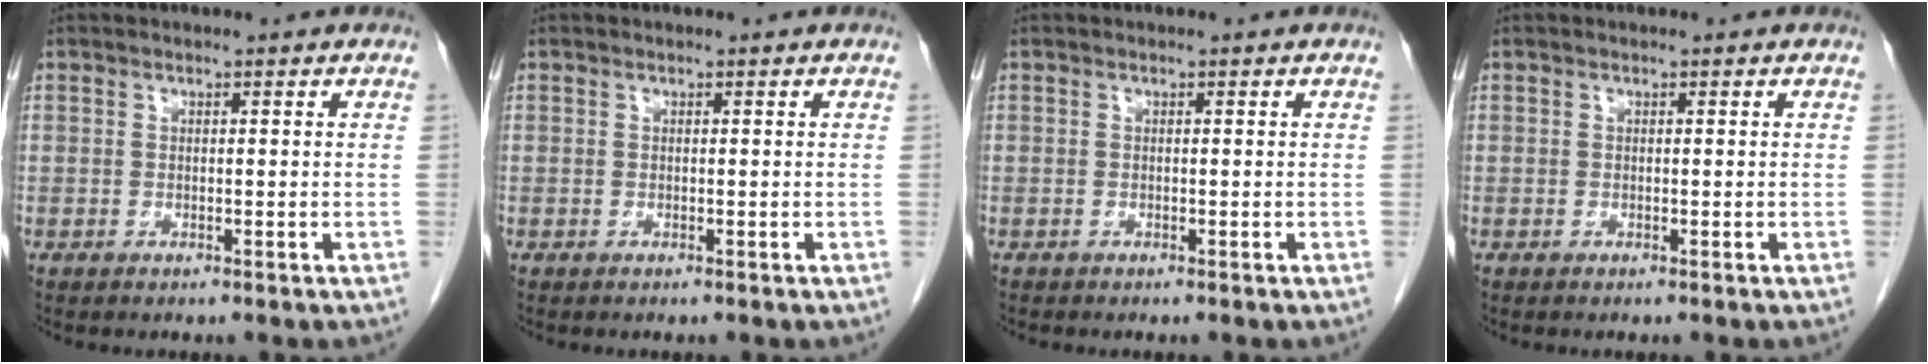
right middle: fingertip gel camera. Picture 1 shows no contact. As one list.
[{"total": 0.0}, {"total": 0.0}, {"total": 0.0}]